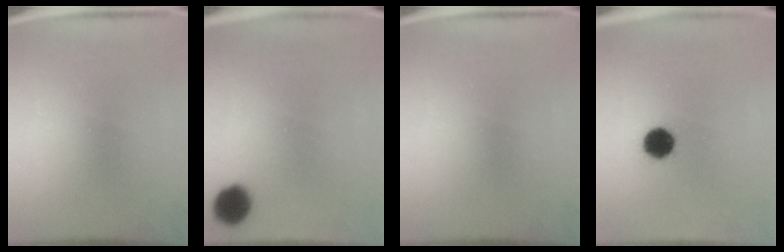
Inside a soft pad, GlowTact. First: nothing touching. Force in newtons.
{"total": 6.8}
{"total": 0.0}
{"total": 7.2}